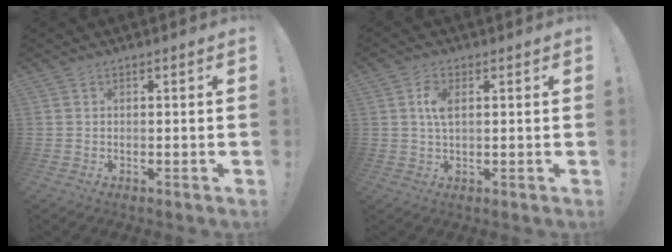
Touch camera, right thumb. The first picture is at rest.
{"total": 4.9, "force": [1.1, 2.4, 4.0], "torque": [-0.074, -0.002, 0.014]}